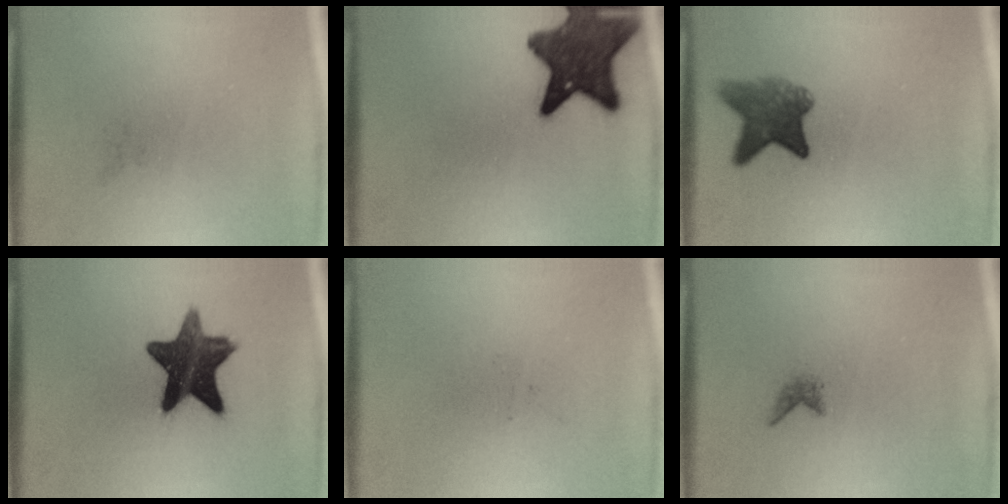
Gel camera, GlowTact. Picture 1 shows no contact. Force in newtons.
{"total": 12.4}
{"total": 5.9}
{"total": 12.8}
{"total": 0.0}
{"total": 0.8}